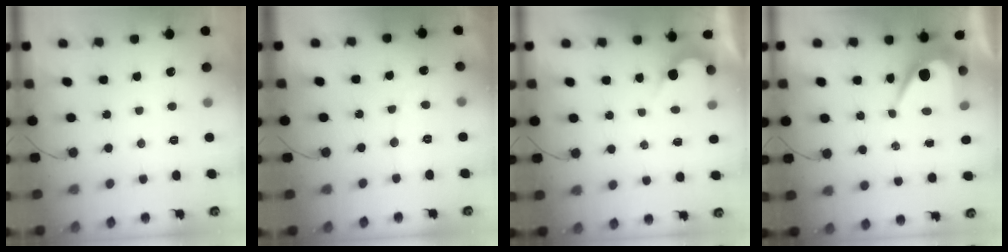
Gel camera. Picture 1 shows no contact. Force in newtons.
{"total": 2.6, "press": 2.6, "slide": 0.1}
{"total": 3.2, "press": 3.2, "slide": 0.2}
{"total": 7.4, "press": 7.4, "slide": 0.5}